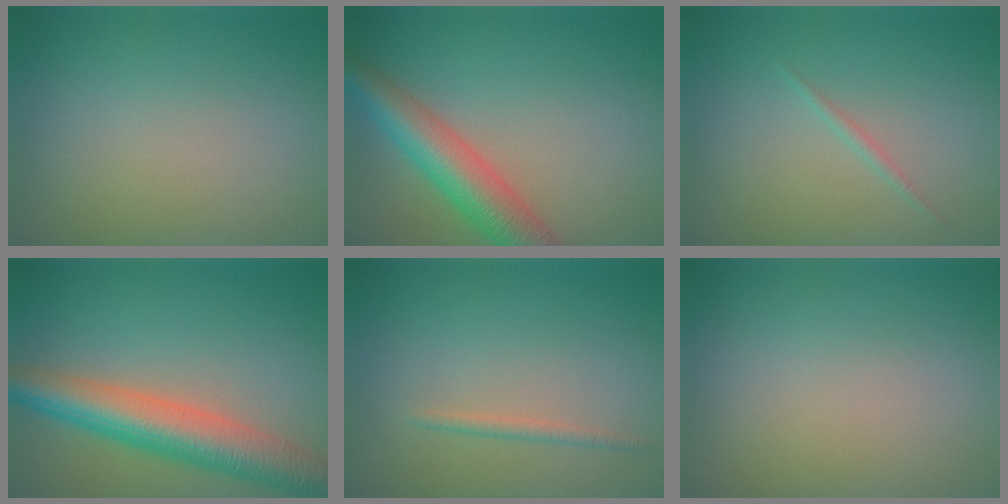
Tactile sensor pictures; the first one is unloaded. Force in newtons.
{"total": 6.6, "press": 6.6, "slide": 0.3}
{"total": 0.7, "press": 0.7, "slide": 0.1}
{"total": 8.2, "press": 8.2, "slide": 0.3}
{"total": 1.1, "press": 1.1, "slide": 0.0}
{"total": 0.0}